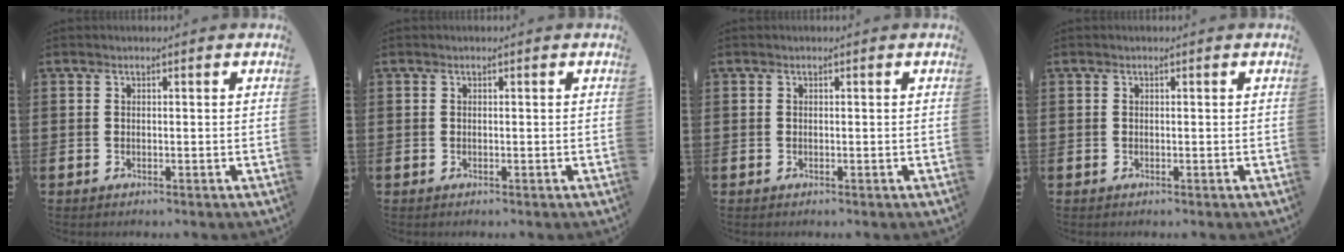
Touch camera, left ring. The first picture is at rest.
{"total": 0.0}
{"total": 0.0}
{"total": 0.0}